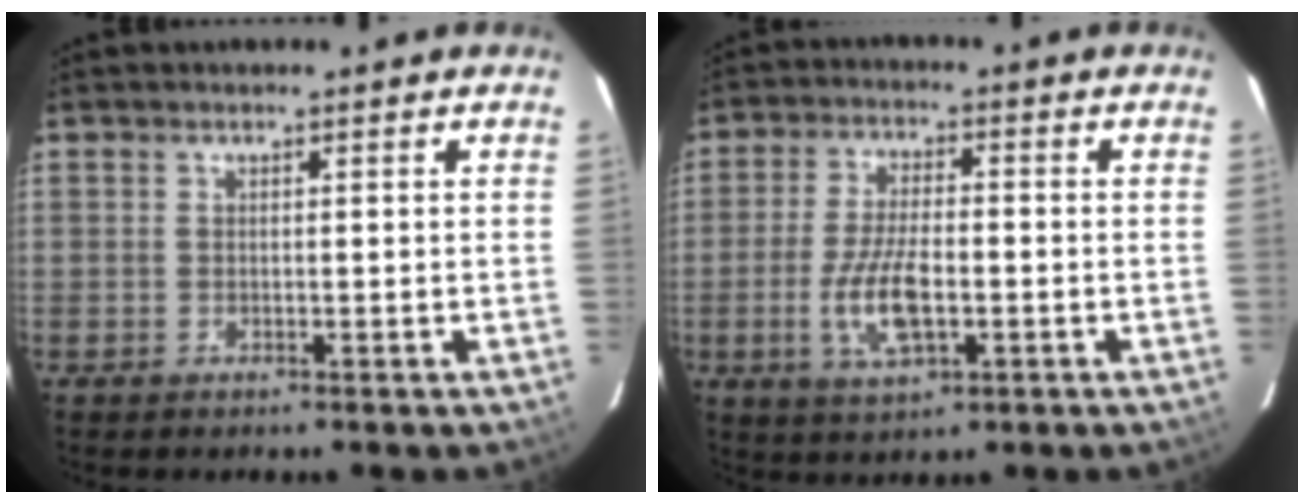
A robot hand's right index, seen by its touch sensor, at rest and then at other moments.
{"total": 9.6, "force": [-2.6, 4.0, 8.4], "torque": [-0.173, -0.005, -0.046]}